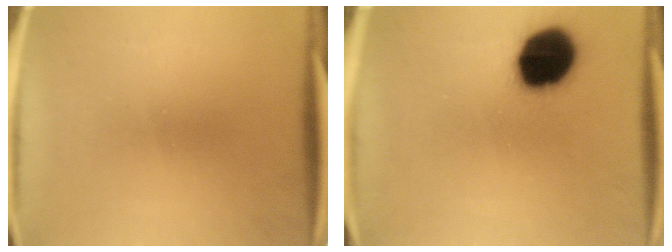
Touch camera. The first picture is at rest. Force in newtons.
{"total": 16.1}